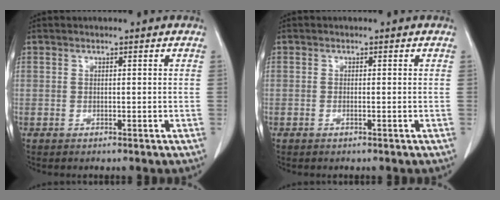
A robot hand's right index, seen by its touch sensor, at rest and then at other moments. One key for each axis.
{"total": 0.0}